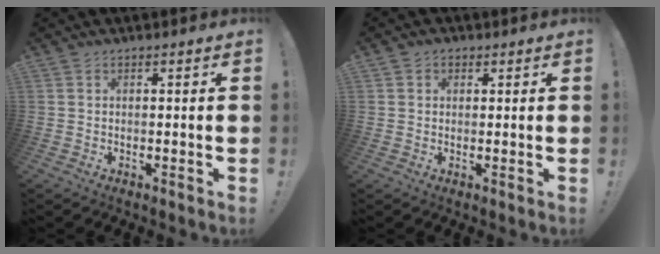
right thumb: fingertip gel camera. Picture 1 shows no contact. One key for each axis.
{"total": 1.7, "fx": 0.7, "fy": 1.5, "fz": 0.5, "tx": 0.004, "ty": -0.006, "tz": 0.011}